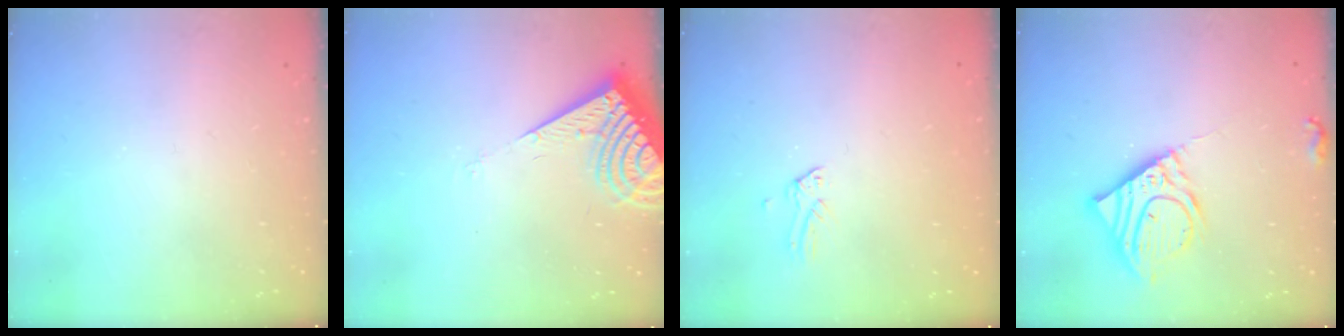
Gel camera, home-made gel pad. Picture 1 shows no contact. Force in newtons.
{"total": 10.7, "press": 10.6, "slide": 1.1}
{"total": 0.0}
{"total": 12.5, "press": 12.2, "slide": 2.3}